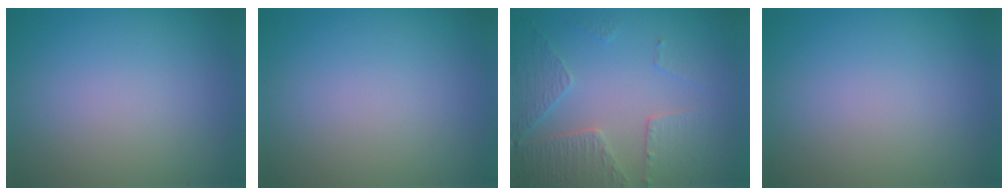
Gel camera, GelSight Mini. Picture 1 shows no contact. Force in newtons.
{"total": 0.0}
{"total": 3.9, "press": 3.0, "slide": 2.4}
{"total": 0.0}